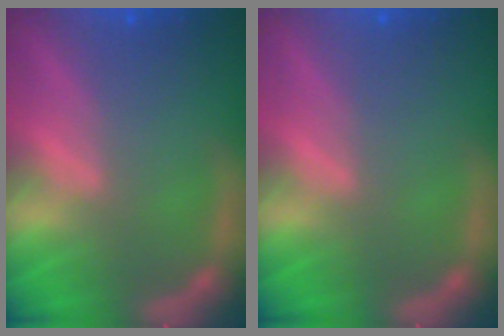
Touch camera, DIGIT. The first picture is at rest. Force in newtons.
{"total": 0.0}